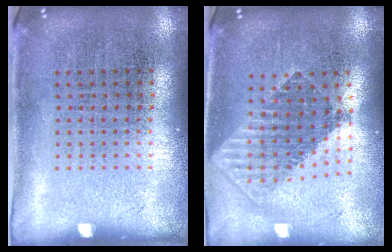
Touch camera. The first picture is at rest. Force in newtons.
{"total": 1.8, "press": 1.5, "slide": 1.0}